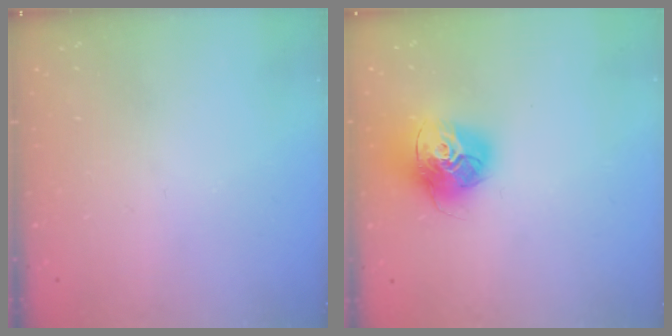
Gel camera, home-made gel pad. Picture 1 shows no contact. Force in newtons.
{"total": 15.4, "press": 15.3, "slide": 1.5}